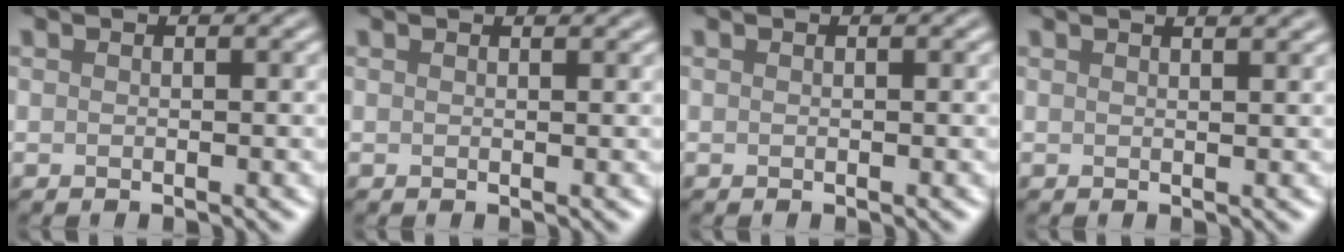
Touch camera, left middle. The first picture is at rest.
{"total": 1.0, "force": [1.0, 0.2, 0.3], "torque": [-0.004, -0.001, 0.009]}
{"total": 0.0}
{"total": 3.0, "force": [2.2, 1.1, 1.6], "torque": [0.005, 0.014, -0.002]}